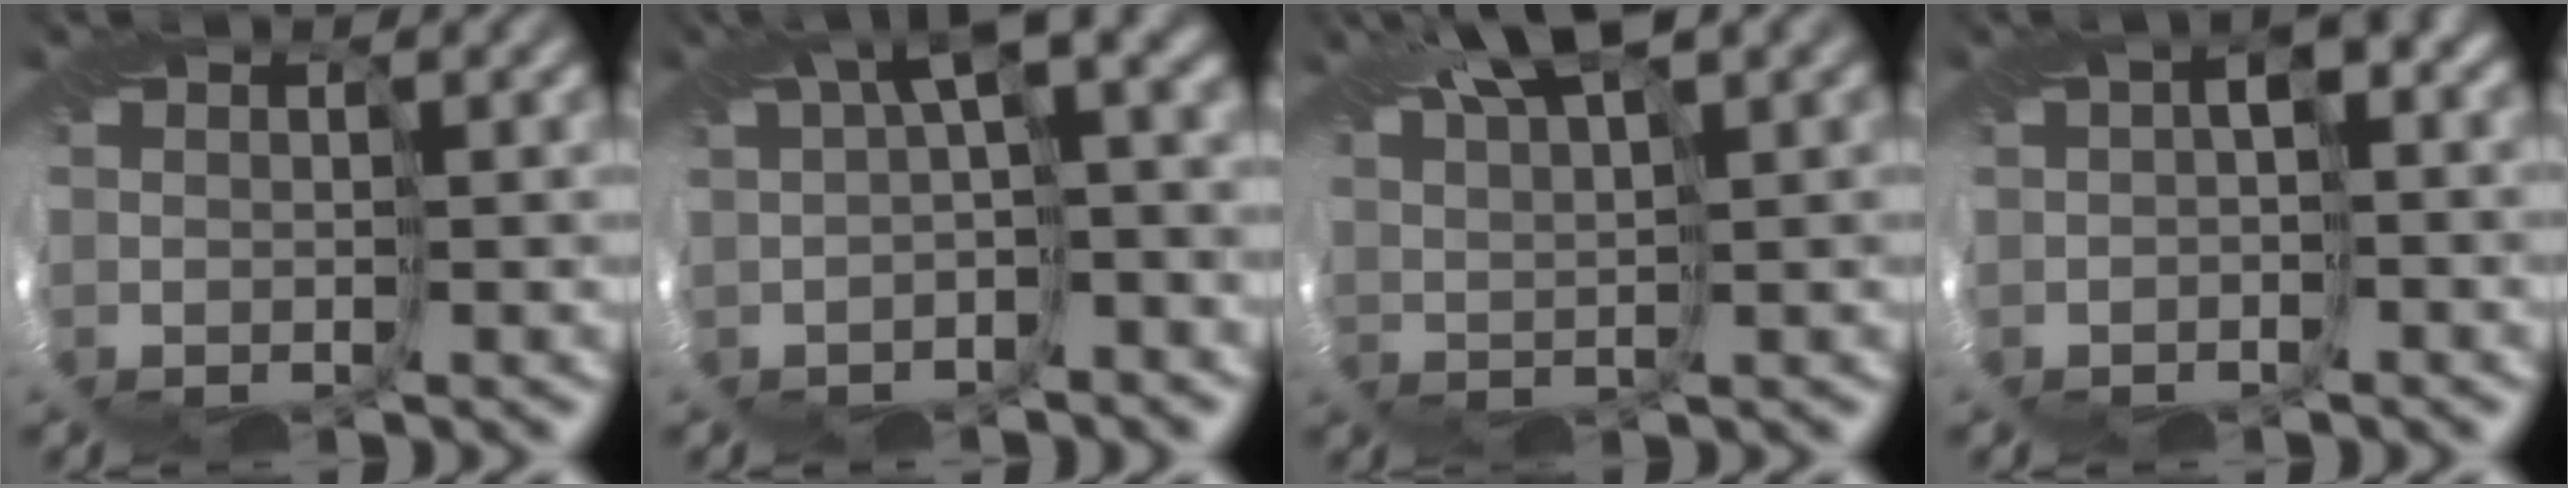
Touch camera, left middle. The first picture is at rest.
{"total": 7.3, "force": [1.4, 2.7, 6.6], "torque": [-0.099, 0.012, 0.018]}
{"total": 6.9, "force": [4.5, 1.3, 5.1], "torque": [-0.094, 0.019, 0.084]}
{"total": 2.7, "force": [0.2, 1.2, 2.5], "torque": [-0.037, 0.015, -0.003]}